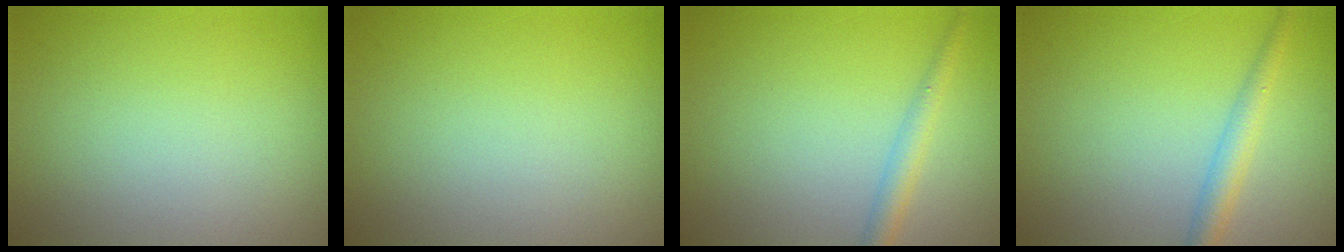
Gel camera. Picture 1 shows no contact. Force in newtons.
{"total": 0.0}
{"total": 1.9, "press": 1.9, "slide": 0.0}
{"total": 2.3, "press": 2.3, "slide": 0.1}